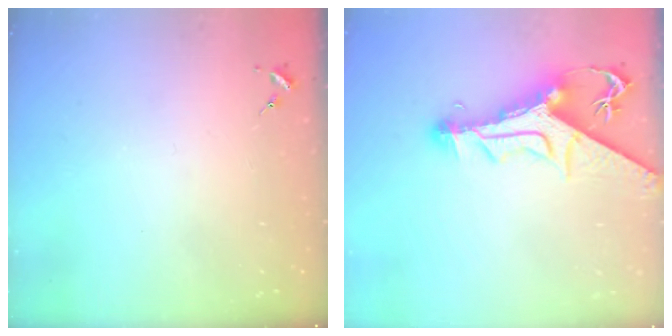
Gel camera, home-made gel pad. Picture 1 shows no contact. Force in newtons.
{"total": 13.8, "press": 13.7, "slide": 1.5}